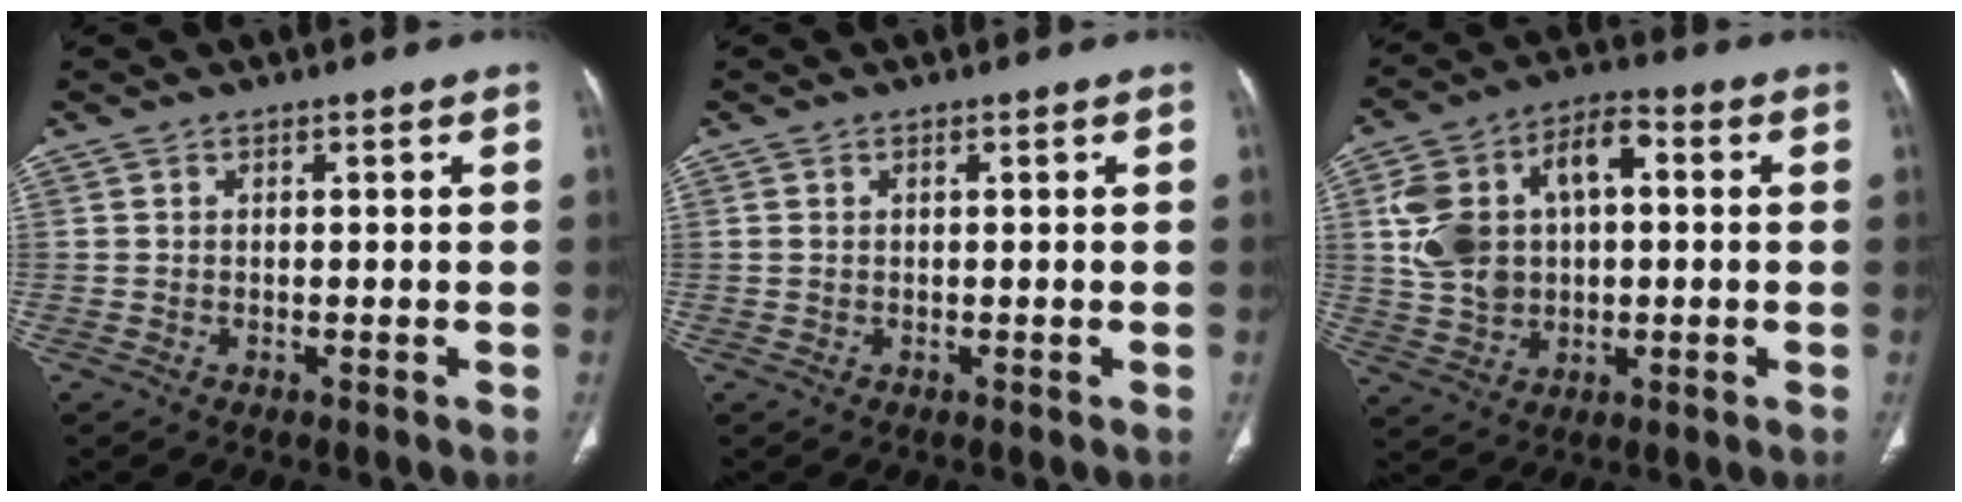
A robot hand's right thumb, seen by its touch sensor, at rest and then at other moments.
{"total": 0.7, "force": [0.2, 0.3, 0.5], "torque": [-0.018, 0.008, 0.007]}
{"total": 15.5, "force": [2.1, 10.2, 11.4], "torque": [-0.193, 0.030, 0.035]}